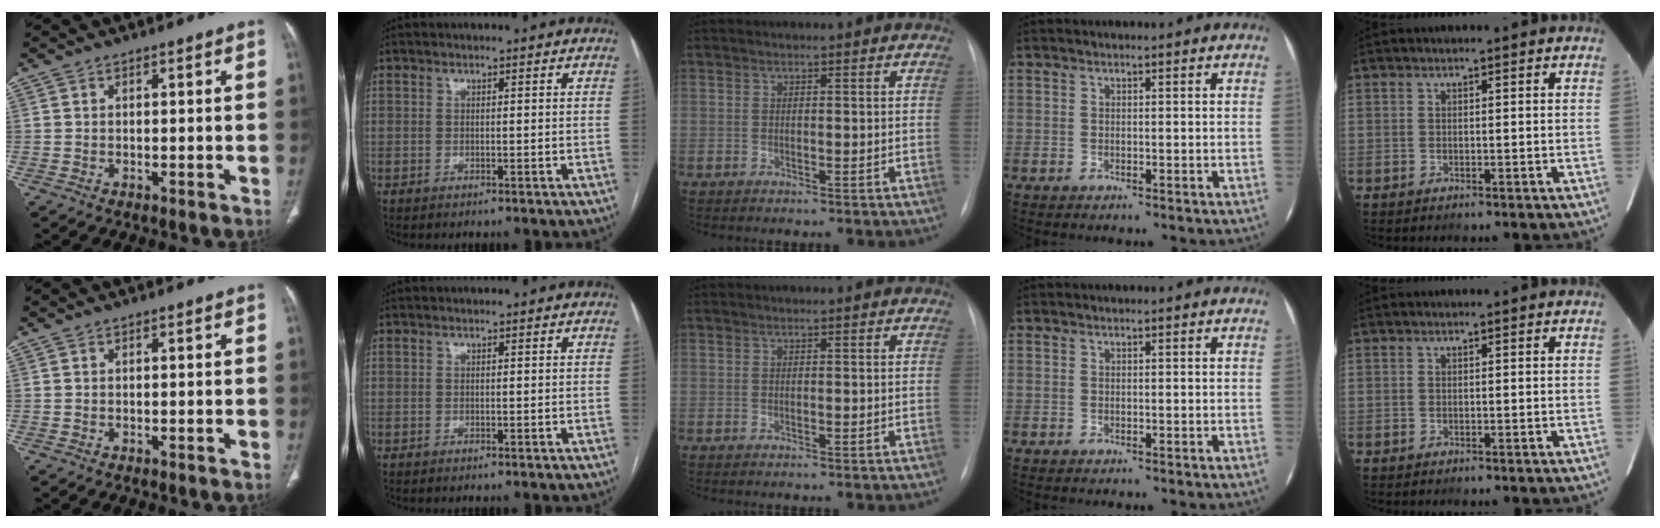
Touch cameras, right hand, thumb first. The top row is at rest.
{}